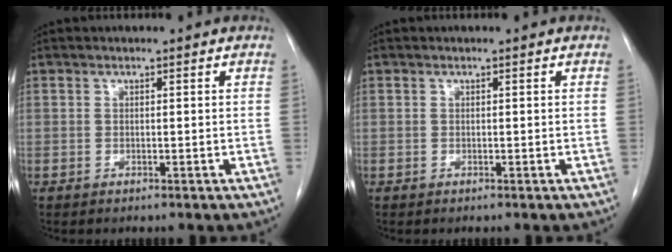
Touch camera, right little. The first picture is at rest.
{"total": 0.0}